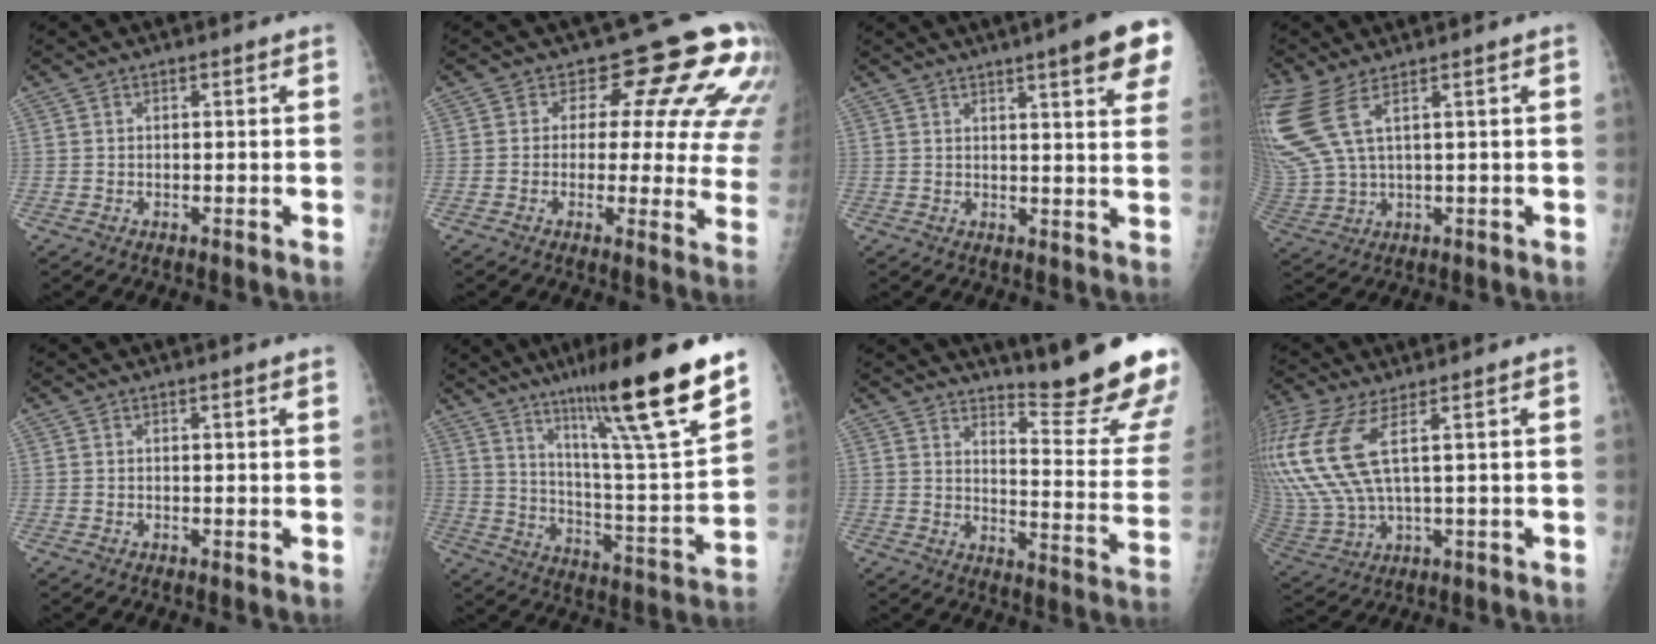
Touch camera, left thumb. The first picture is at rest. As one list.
[{"total": 14.1, "force": [7.4, 7.1, 9.8], "torque": [-0.066, -0.036, 0.060]}, {"total": 11.9, "force": [6.8, 1.4, 9.6], "torque": [-0.107, -0.024, 0.077]}, {"total": 12.6, "force": [5.8, 4.3, 10.3], "torque": [-0.287, -0.015, 0.130]}, {"total": 0.7, "force": [0.4, -0.2, 0.5], "torque": [-0.018, -0.003, 0.011]}, {"total": 23.3, "force": [15.3, 1.7, 17.5], "torque": [-0.250, -0.067, 0.254]}, {"total": 19.9, "force": [17.4, 0.4, 9.6], "torque": [-0.108, -0.193, 0.223]}, {"total": 16.5, "force": [5.4, 5.7, 14.5], "torque": [-0.381, -0.016, 0.119]}]